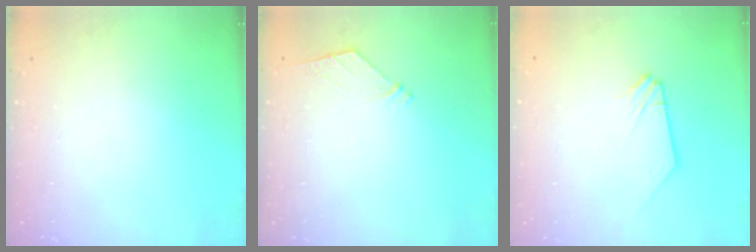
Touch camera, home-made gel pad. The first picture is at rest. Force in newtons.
{"total": 5.9, "press": 5.8, "slide": 1.0}
{"total": 0.8, "press": 0.7, "slide": 0.1}